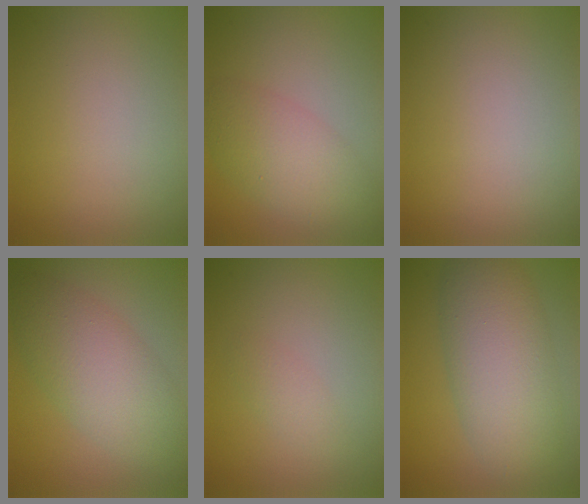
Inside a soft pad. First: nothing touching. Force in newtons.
{"total": 4.8, "press": 4.8, "slide": 0.1}
{"total": 0.0}
{"total": 6.6, "press": 6.6, "slide": 0.1}
{"total": 1.3, "press": 1.3, "slide": 0.0}
{"total": 7.3, "press": 7.3, "slide": 0.5}